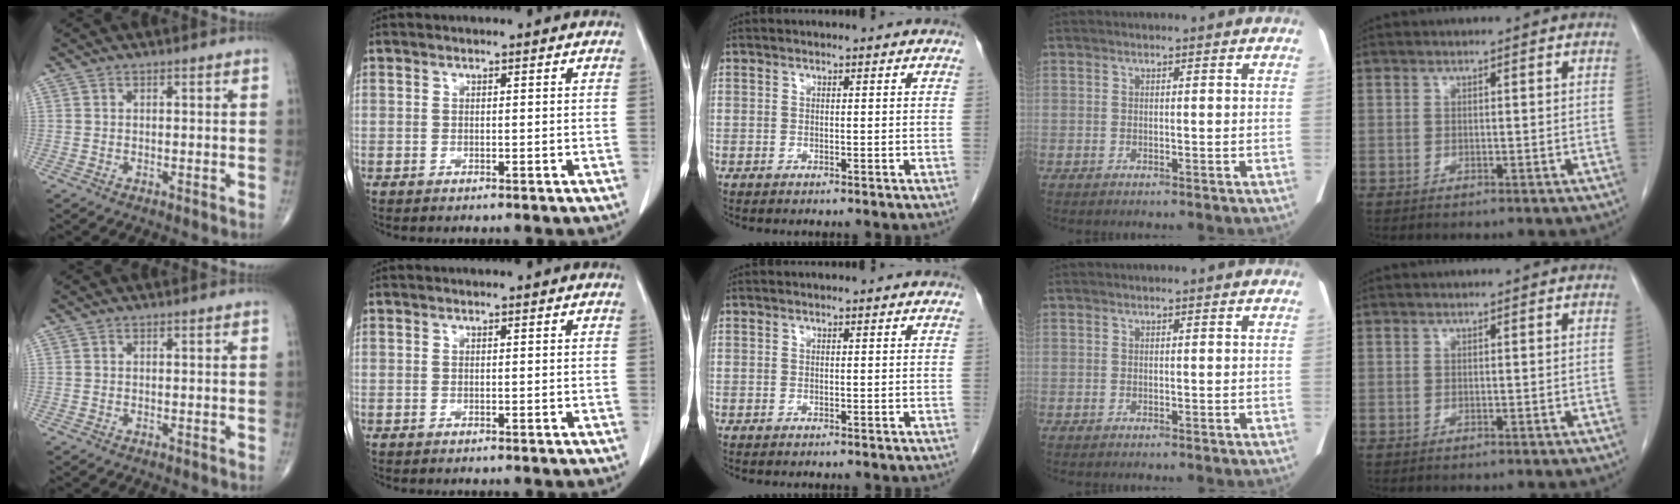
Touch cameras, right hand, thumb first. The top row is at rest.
{}